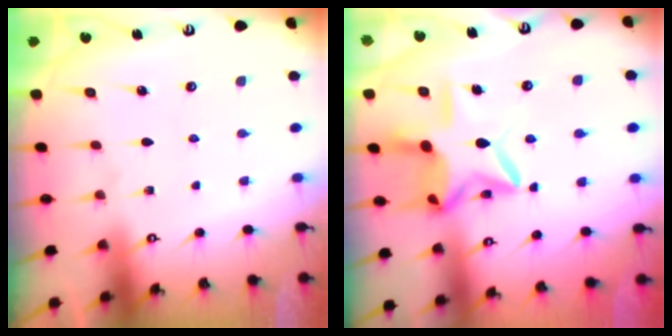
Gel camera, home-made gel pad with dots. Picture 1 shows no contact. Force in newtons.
{"total": 14.9, "press": 14.8, "slide": 1.1}